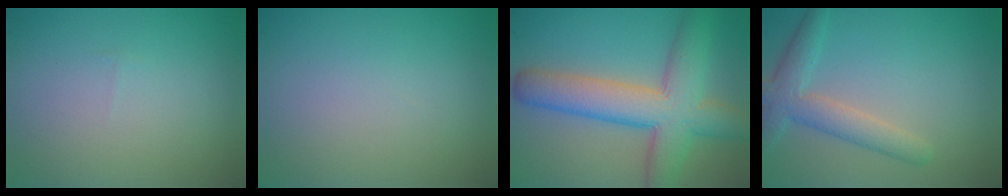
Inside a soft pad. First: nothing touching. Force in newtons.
{"total": 0.0}
{"total": 8.5, "press": 8.5, "slide": 0.2}
{"total": 3.8, "press": 3.8, "slide": 0.1}